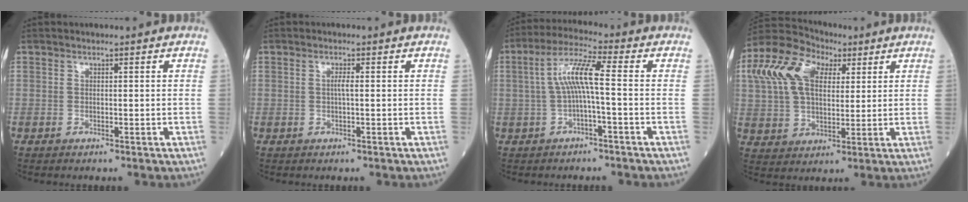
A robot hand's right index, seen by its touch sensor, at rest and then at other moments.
{"total": 1.2, "force": [0.0, 0.0, 1.2], "torque": [-0.026, 0.000, 0.000]}
{"total": 7.0, "force": [-0.1, 0.5, 7.0], "torque": [-0.139, 0.024, -0.004]}
{"total": 13.6, "force": [5.1, 8.0, 9.8], "torque": [-0.218, 0.046, 0.092]}